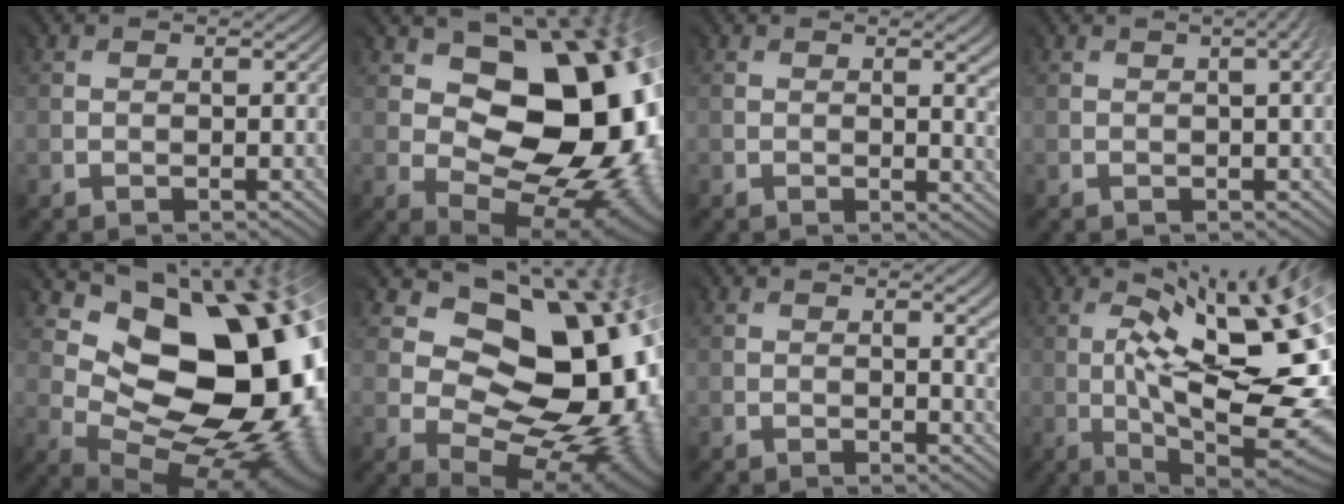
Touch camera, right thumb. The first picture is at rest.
{"total": 17.3, "force": [0.6, 11.7, 12.8], "torque": [-0.122, -0.008, 0.033]}
{"total": 6.7, "force": [0.7, 3.0, 6.0], "torque": [-0.054, 0.012, 0.004]}
{"total": 2.3, "force": [0.0, 0.4, 2.3], "torque": [-0.008, 0.013, -0.009]}
{"total": 15.4, "force": [1.8, 10.2, 11.4], "torque": [-0.121, -0.010, 0.050]}
{"total": 15.9, "force": [0.6, 11.4, 11.1], "torque": [-0.104, -0.014, 0.044]}
{"total": 6.1, "force": [0.4, 2.6, 5.5], "torque": [-0.045, 0.012, -0.001]}
{"total": 15.8, "force": [-0.9, 4.1, 15.3], "torque": [-0.237, -0.001, 0.009]}